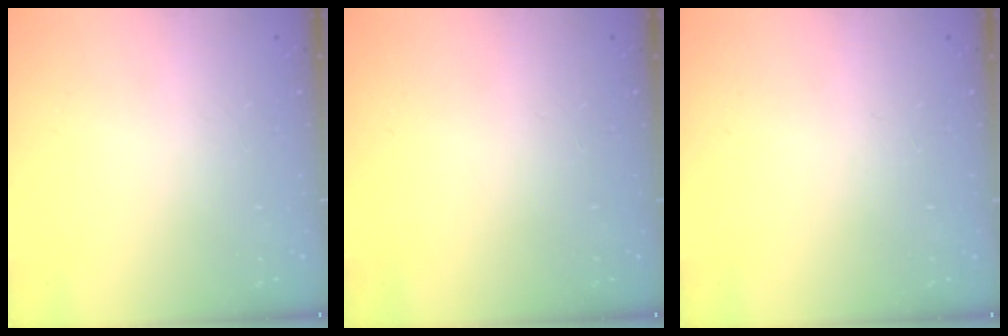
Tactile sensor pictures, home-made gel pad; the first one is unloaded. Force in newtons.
{"total": 0.0}
{"total": 0.0}